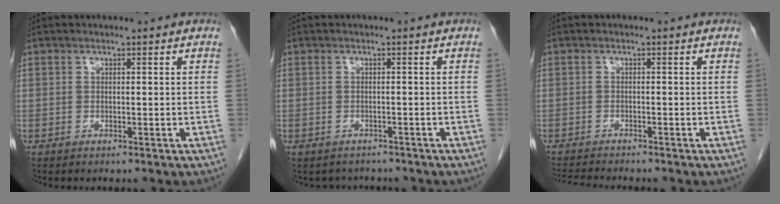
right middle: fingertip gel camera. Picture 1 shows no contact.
{"total": 3.1, "force": [-2.8, 1.4, 0.0], "torque": [-0.002, 0.003, -0.039]}
{"total": 4.7, "force": [-4.5, -0.2, 1.5], "torque": [-0.022, -0.016, -0.075]}